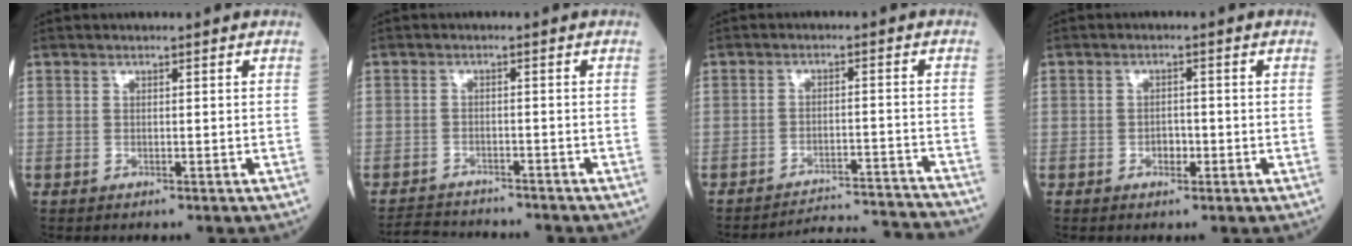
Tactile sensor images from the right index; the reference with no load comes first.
{"total": 5.7, "force": [-5.5, 1.2, 0.5], "torque": [-0.011, -0.009, -0.088]}
{"total": 12.7, "force": [-12.6, -1.7, 0.4], "torque": [0.008, 0.004, -0.170]}
{"total": 1.9, "force": [-0.7, 1.2, 1.2], "torque": [-0.015, 0.006, -0.009]}